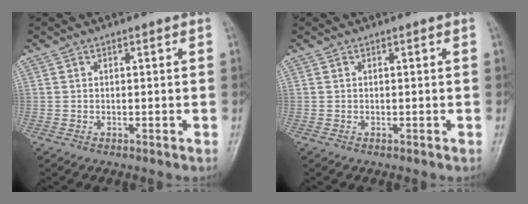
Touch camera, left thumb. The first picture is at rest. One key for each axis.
{"total": 0.0}